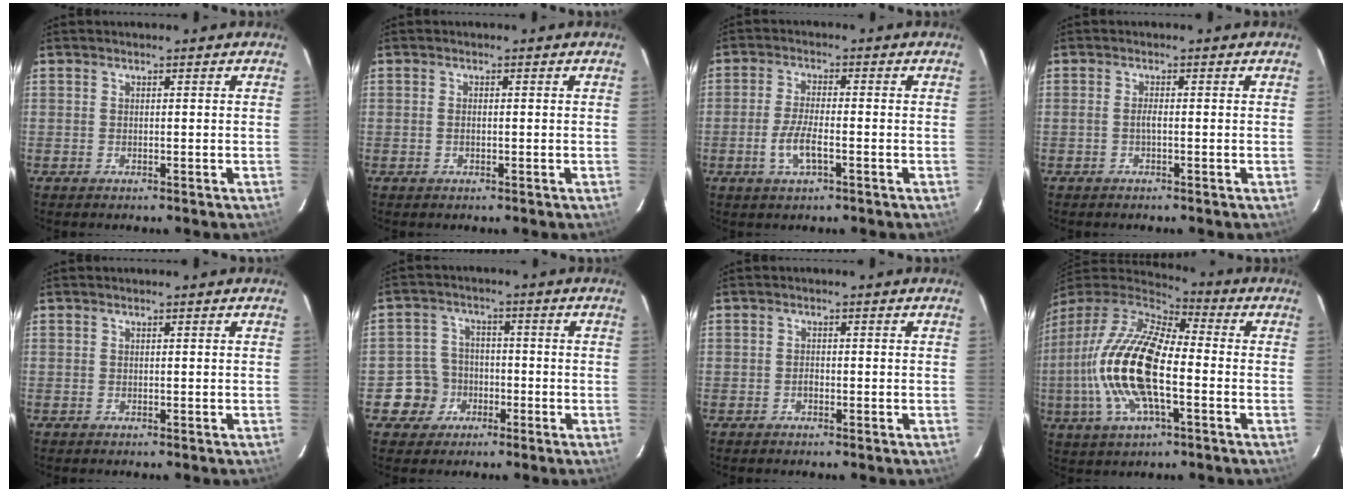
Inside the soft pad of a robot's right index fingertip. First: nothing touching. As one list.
[{"total": 1.2, "force": [-0.2, 0.6, 0.9], "torque": [-0.019, 0.001, -0.004]}, {"total": 5.8, "force": [-2.1, 1.6, 5.1], "torque": [-0.108, -0.003, -0.042]}, {"total": 1.2, "force": [-0.4, 0.1, 1.2], "torque": [-0.023, 0.003, -0.009]}, {"total": 0.0}, {"total": 6.6, "force": [-2.5, 6.1, 0.4], "torque": [-0.022, 0.026, -0.040]}, {"total": 1.1, "force": [-0.5, 0.8, 0.6], "torque": [-0.010, 0.003, -0.009]}, {"total": 20.6, "force": [-3.6, 7.9, 18.7], "torque": [-0.380, -0.009, -0.079]}]